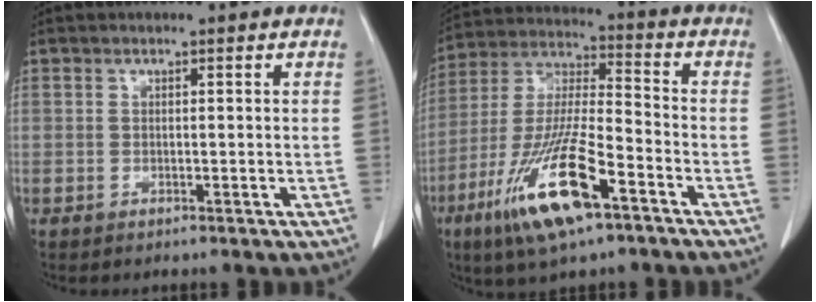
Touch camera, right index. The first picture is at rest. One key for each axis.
{"total": 16.5, "fx": -8.5, "fy": 2.9, "fz": 13.8, "tx": -0.288, "ty": -0.026, "tz": -0.153}